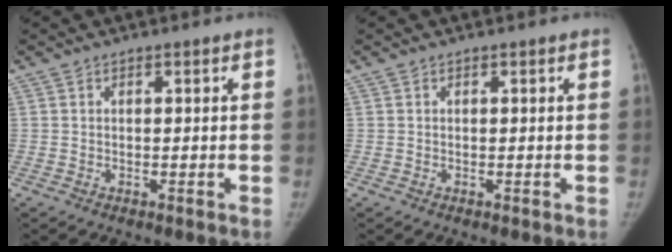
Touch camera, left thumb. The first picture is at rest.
{"total": 0.0}